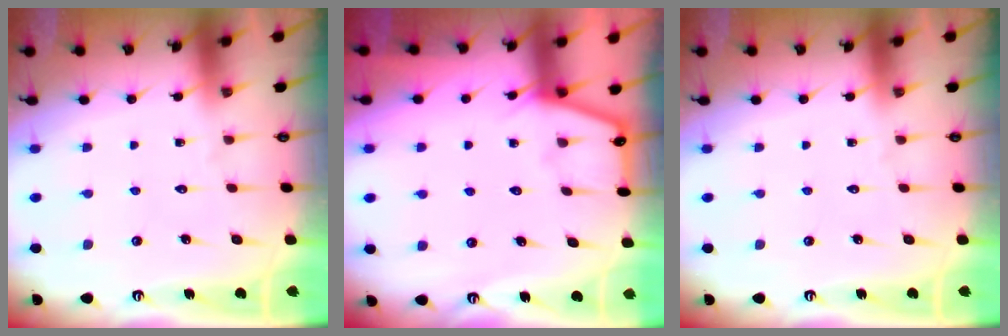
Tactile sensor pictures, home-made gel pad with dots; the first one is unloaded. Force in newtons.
{"total": 5.0, "press": 5.0, "slide": 0.3}
{"total": 0.0}